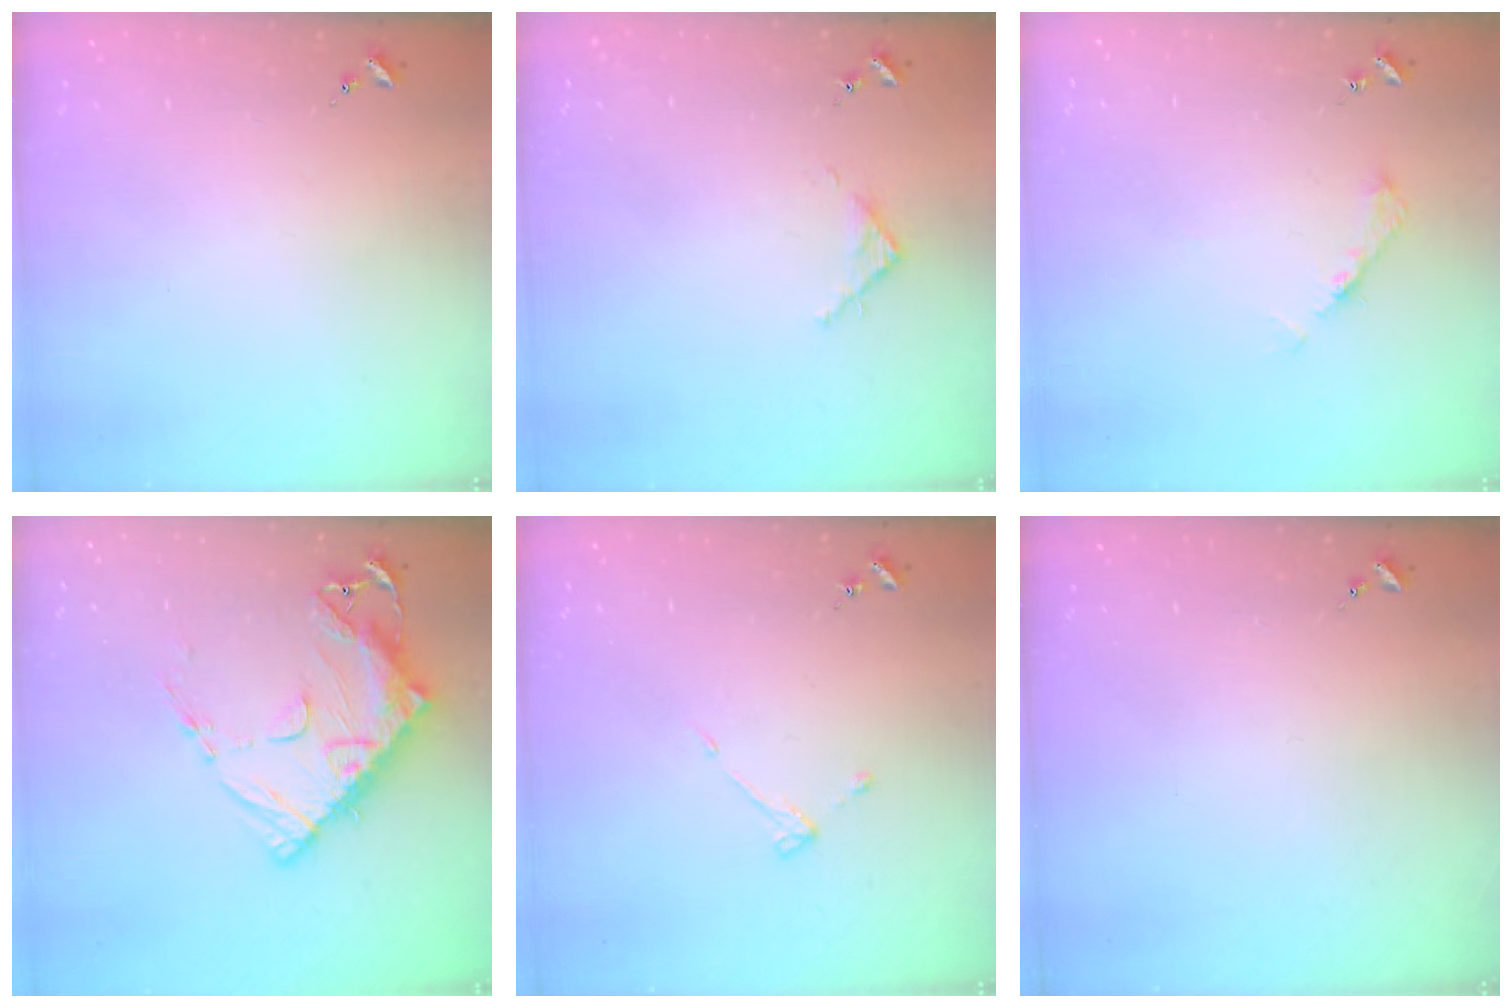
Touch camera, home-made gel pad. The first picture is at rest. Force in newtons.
{"total": 2.8, "press": 2.8, "slide": 0.4}
{"total": 5.3, "press": 5.3, "slide": 0.5}
{"total": 16.9, "press": 16.8, "slide": 1.6}
{"total": 3.6, "press": 3.5, "slide": 0.6}
{"total": 0.0}